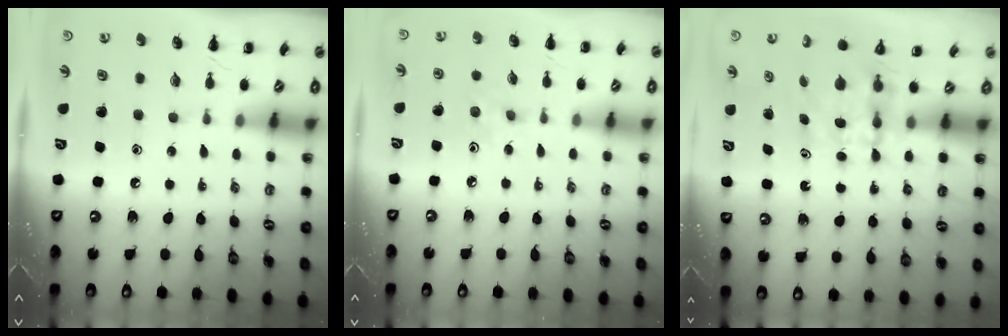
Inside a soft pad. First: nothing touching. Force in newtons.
{"total": 3.1, "press": 2.8, "slide": 1.2}
{"total": 4.7, "press": 4.7, "slide": 0.5}